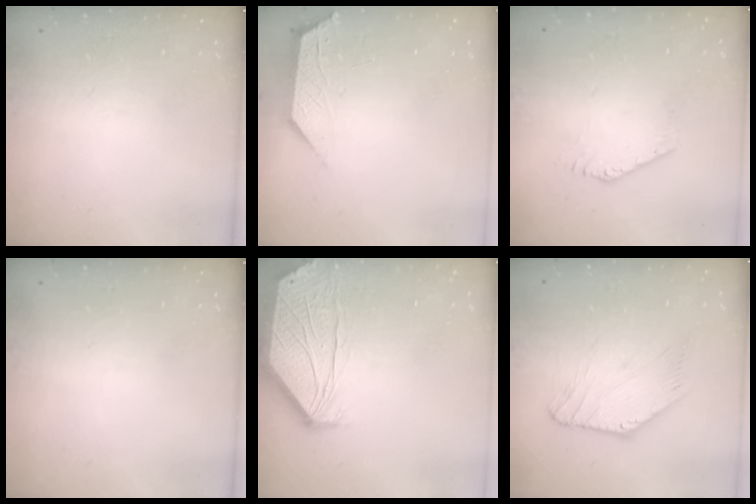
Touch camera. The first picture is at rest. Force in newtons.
{"total": 2.0, "press": 1.9, "slide": 0.4}
{"total": 1.6, "press": 1.6, "slide": 0.1}
{"total": 0.0}
{"total": 2.5, "press": 2.5, "slide": 0.3}
{"total": 2.8, "press": 2.7, "slide": 0.5}